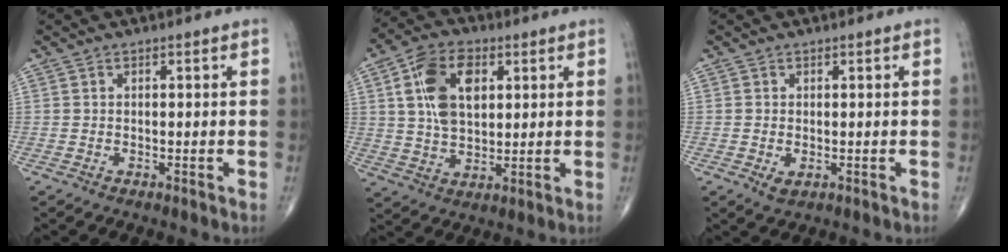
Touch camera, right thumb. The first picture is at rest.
{"total": 12.4, "force": [3.6, 7.3, 9.4], "torque": [-0.158, -0.001, 0.066]}
{"total": 1.8, "force": [-0.3, 1.1, 1.4], "torque": [-0.025, -0.003, -0.001]}